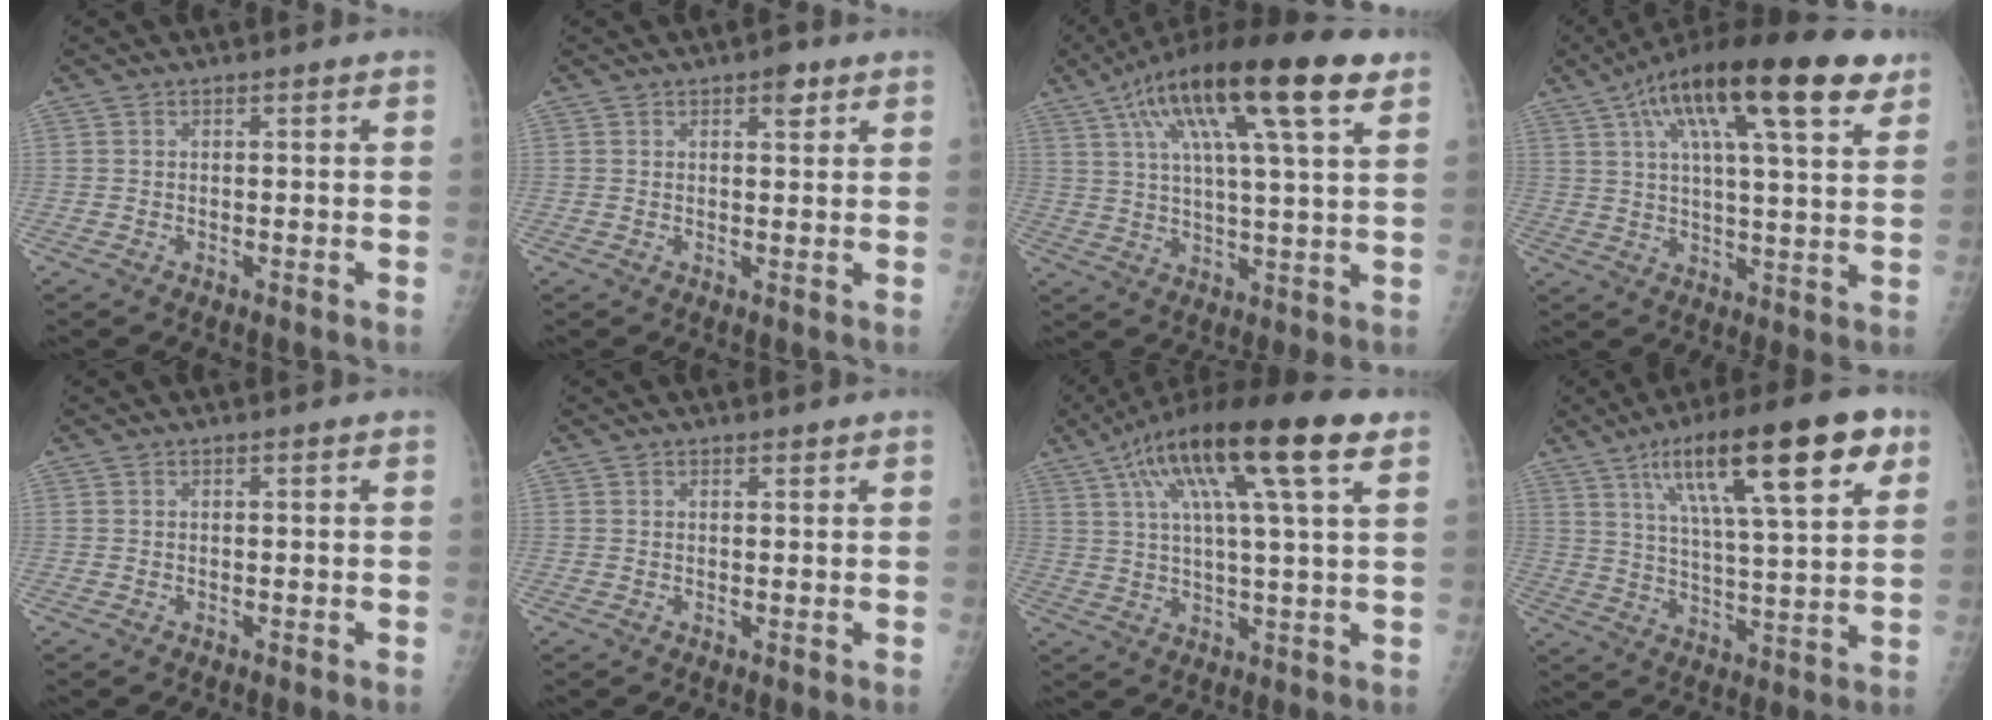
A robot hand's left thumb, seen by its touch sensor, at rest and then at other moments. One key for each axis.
{"total": 2.7, "fx": 1.6, "fy": 1.2, "fz": 1.8, "tx": -0.015, "ty": -0.006, "tz": 0.020}
{"total": 21.4, "fx": 10.5, "fy": 4.7, "fz": 18.1, "tx": -0.299, "ty": 0.004, "tz": 0.169}
{"total": 22.4, "fx": 11.5, "fy": 6.1, "fz": 18.2, "tx": -0.281, "ty": -0.002, "tz": 0.176}
{"total": 0.0}
{"total": 0.5, "fx": 0.5, "fy": 0.2, "fz": 0.1, "tx": -0.004, "ty": -0.004, "tz": 0.008}
{"total": 19.1, "fx": 8.9, "fy": 3.5, "fz": 16.5, "tx": -0.282, "ty": 0.009, "tz": 0.145}
{"total": 21.8, "fx": 10.8, "fy": 5.5, "fz": 18.1, "tx": -0.264, "ty": -0.013, "tz": 0.170}